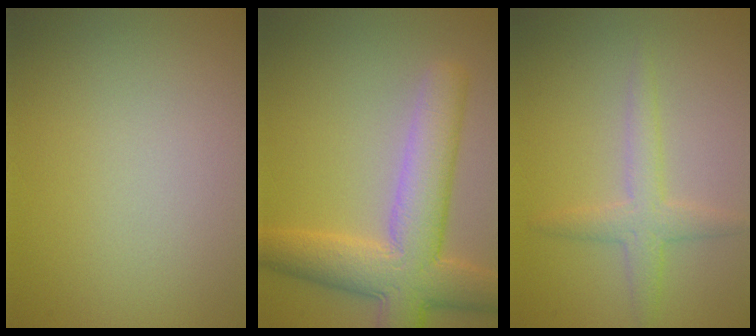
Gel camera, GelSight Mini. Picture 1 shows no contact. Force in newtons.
{"total": 8.2, "press": 8.2, "slide": 0.5}
{"total": 2.6, "press": 2.6, "slide": 0.1}